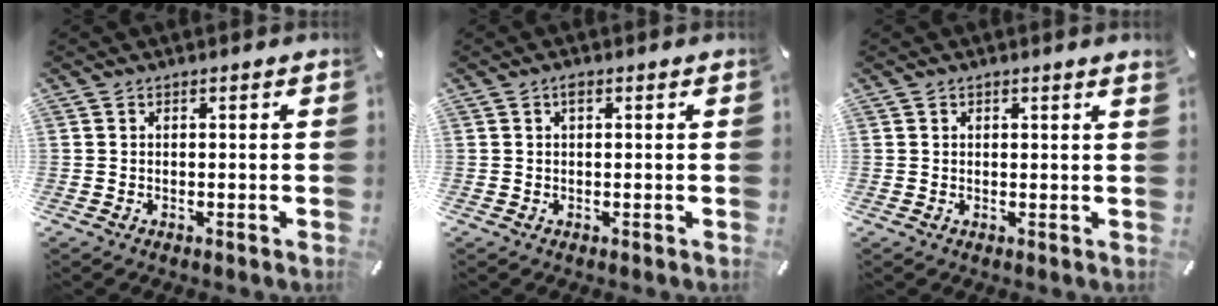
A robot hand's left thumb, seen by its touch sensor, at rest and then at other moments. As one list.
[{"total": 1.2, "force": [0.4, 0.5, 1.0], "torque": [-0.021, 0.004, 0.006]}, {"total": 0.5, "force": [0.5, 0.0, 0.2], "torque": [-0.004, -0.002, 0.008]}]